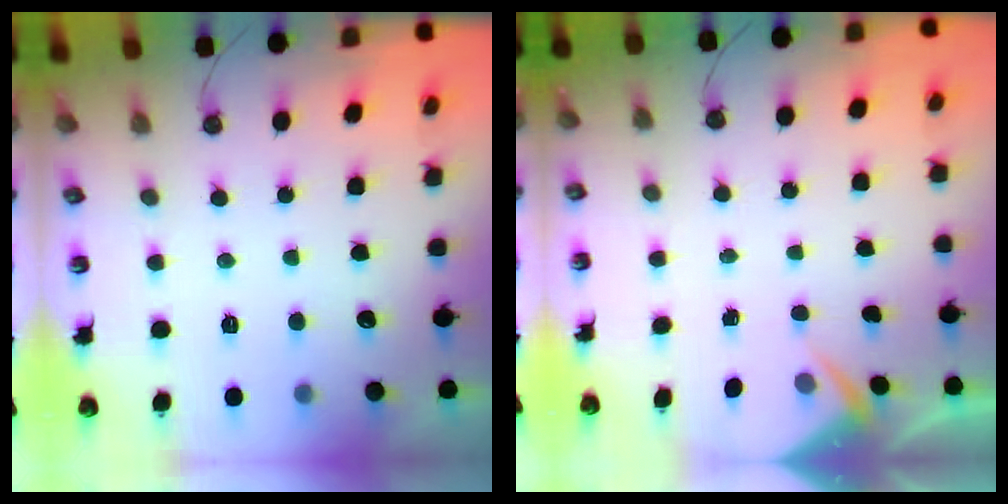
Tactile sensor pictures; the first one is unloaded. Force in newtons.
{"total": 2.9, "press": 2.9, "slide": 0.4}